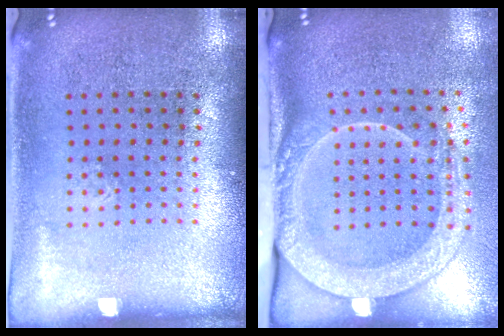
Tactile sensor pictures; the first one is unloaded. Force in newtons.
{"total": 2.8, "press": 2.1, "slide": 1.8}